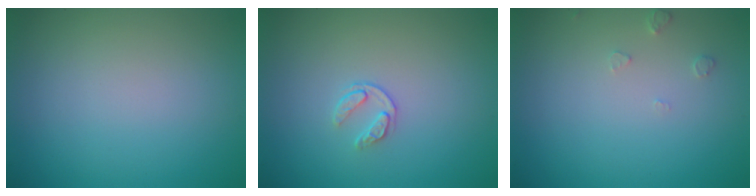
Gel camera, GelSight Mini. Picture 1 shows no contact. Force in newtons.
{"total": 1.3, "press": 0.8, "slide": 1.1}
{"total": 0.9, "press": 0.9, "slide": 0.2}